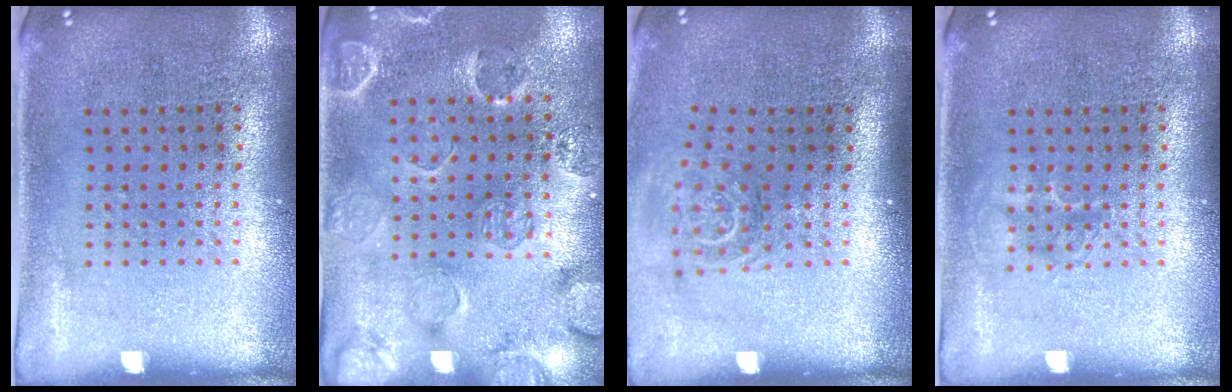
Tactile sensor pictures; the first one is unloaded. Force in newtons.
{"total": 2.5, "press": 2.0, "slide": 1.5}
{"total": 1.7, "press": 1.1, "slide": 1.3}
{"total": 1.2, "press": 1.2, "slide": 0.2}